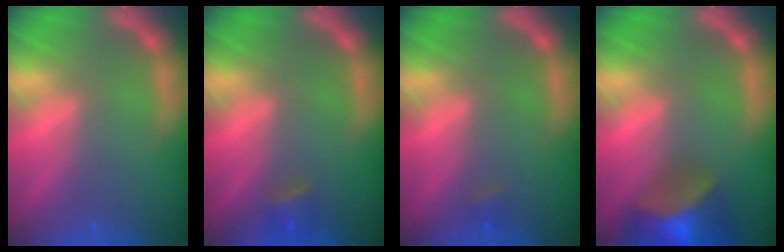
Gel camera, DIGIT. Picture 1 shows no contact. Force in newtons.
{"total": 1.9}
{"total": 0.9}
{"total": 9.0}